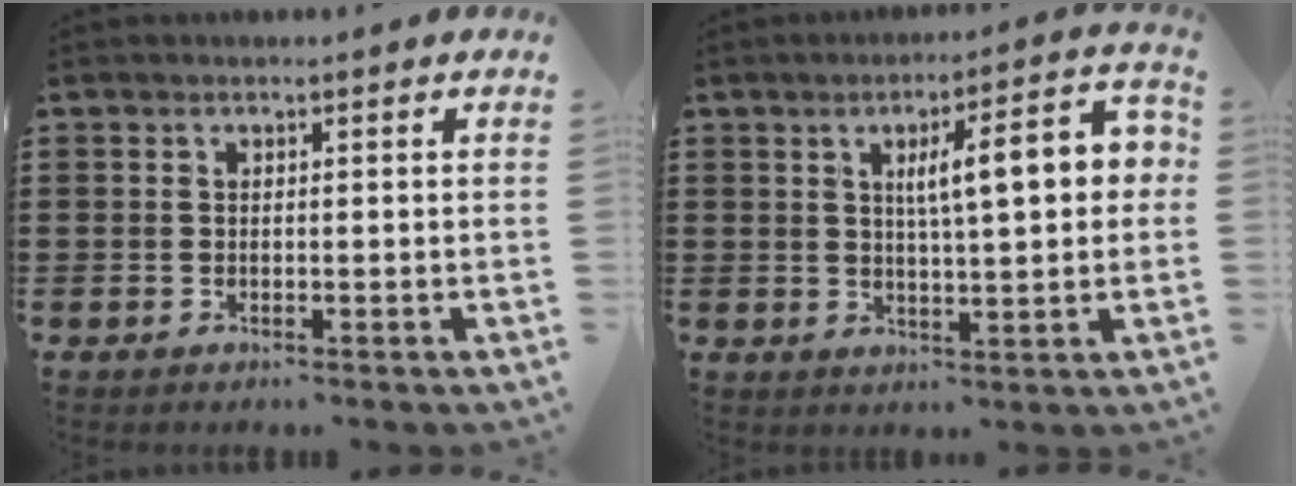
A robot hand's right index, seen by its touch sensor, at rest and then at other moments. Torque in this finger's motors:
{"motor_torque": [1.00, 0.38, 0.74, 0.17]}